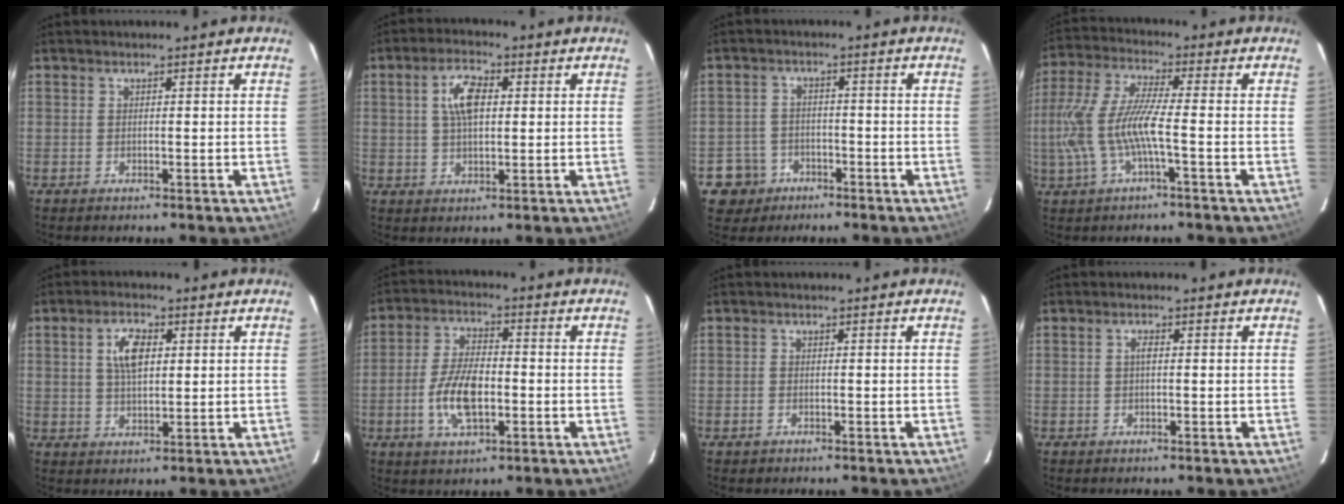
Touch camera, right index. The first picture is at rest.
{"total": 6.5, "force": [1.4, 3.2, 5.5], "torque": [-0.101, 0.013, 0.028]}
{"total": 6.3, "force": [-3.1, 5.5, 0.4], "torque": [-0.026, 0.023, -0.050]}
{"total": 11.3, "force": [-2.8, 1.4, 10.9], "torque": [-0.233, -0.005, -0.046]}
{"total": 5.9, "force": [1.7, 2.9, 4.8], "torque": [-0.088, 0.009, 0.034]}
{"total": 9.6, "force": [-2.5, 4.4, 8.2], "torque": [-0.167, 0.002, -0.044]}
{"total": 1.2, "force": [-0.7, 1.0, 0.2], "torque": [-0.004, 0.001, -0.010]}
{"total": 1.1, "force": [0.0, 0.4, 1.0], "torque": [-0.019, 0.004, -0.002]}